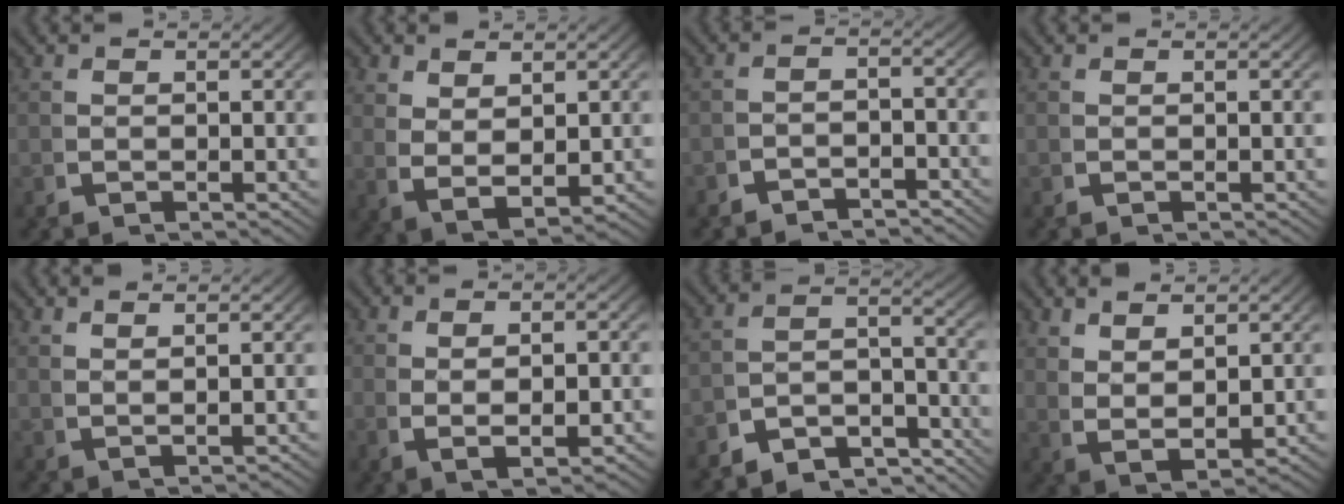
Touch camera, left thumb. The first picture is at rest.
{"total": 4.5, "force": [0.5, 2.7, 3.6], "torque": [-0.087, -0.024, 0.033]}
{"total": 3.1, "force": [-3.0, 0.6, 0.4], "torque": [0.000, -0.009, -0.051]}
{"total": 0.0}
{"total": 1.9, "force": [1.6, -0.3, 0.9], "torque": [-0.017, 0.001, 0.040]}
{"total": 3.9, "force": [0.1, 1.7, 3.5], "torque": [-0.066, -0.008, 0.014]}
{"total": 6.6, "force": [-4.9, 3.2, 3.1], "torque": [-0.047, -0.029, -0.076]}
{"total": 4.5, "force": [1.3, 2.6, 3.4], "torque": [-0.076, -0.019, 0.044]}